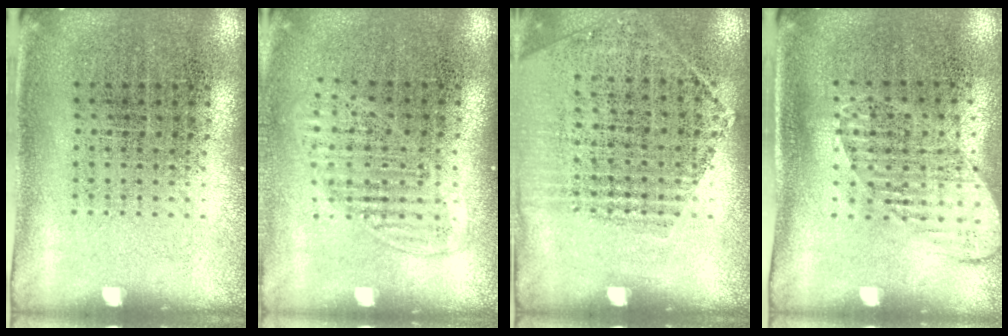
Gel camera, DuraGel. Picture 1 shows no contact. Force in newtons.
{"total": 1.3, "press": 1.1, "slide": 0.7}
{"total": 1.2, "press": 1.0, "slide": 0.5}
{"total": 1.4, "press": 1.1, "slide": 0.8}